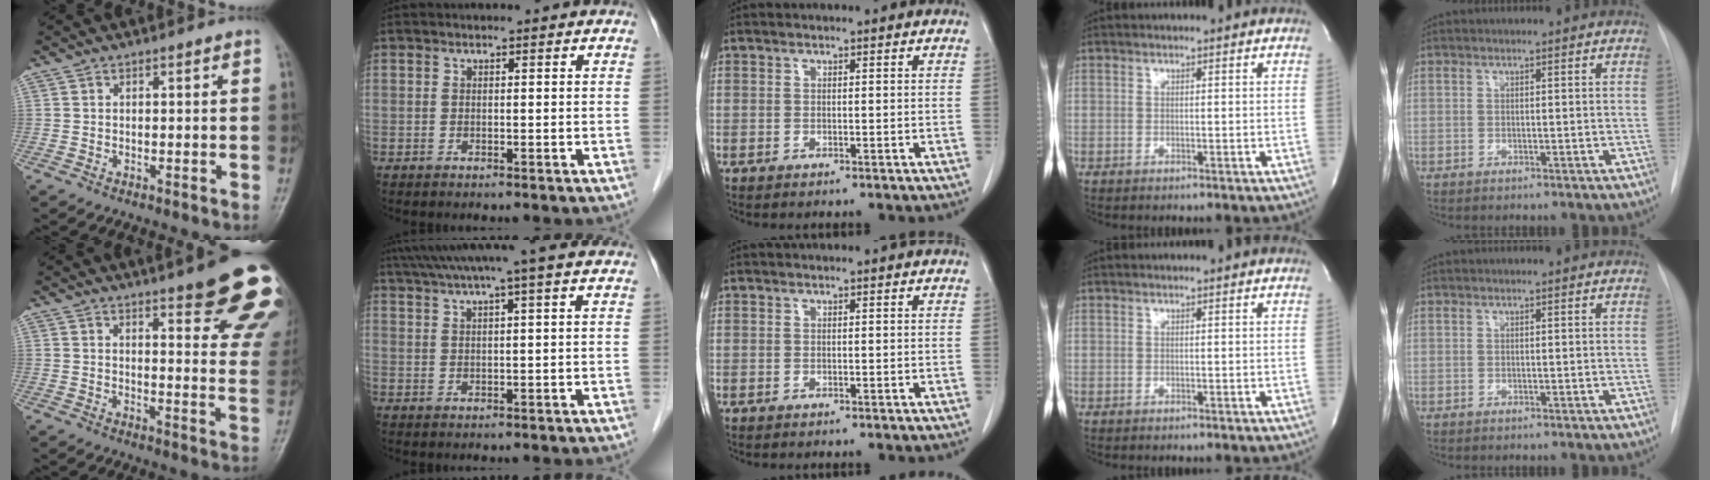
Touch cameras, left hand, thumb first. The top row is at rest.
{"thumb": {"total": 20.9, "force": [14.3, 5.1, 14.4], "torque": [-0.141, -0.058, 0.160]}, "index": {"total": 8.7, "force": [7.0, -1.4, 5.0], "torque": [-0.084, 0.032, 0.095]}}